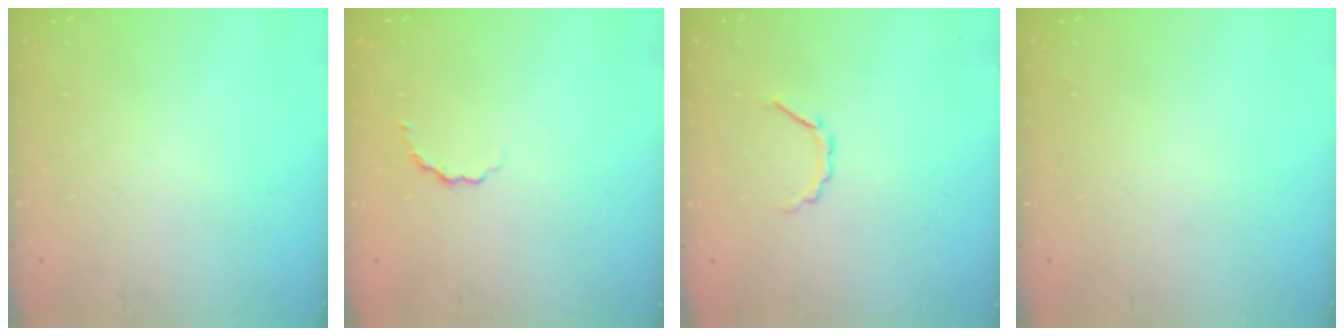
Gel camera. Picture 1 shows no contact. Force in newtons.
{"total": 2.6, "press": 2.4, "slide": 1.0}
{"total": 2.9, "press": 2.7, "slide": 0.8}
{"total": 0.0}